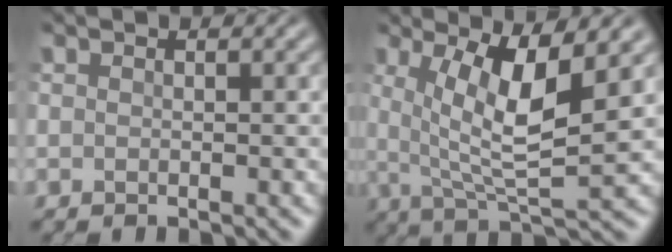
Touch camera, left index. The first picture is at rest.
{"total": 7.0, "force": [1.6, 1.7, 6.6], "torque": [-0.122, -0.011, 0.029]}